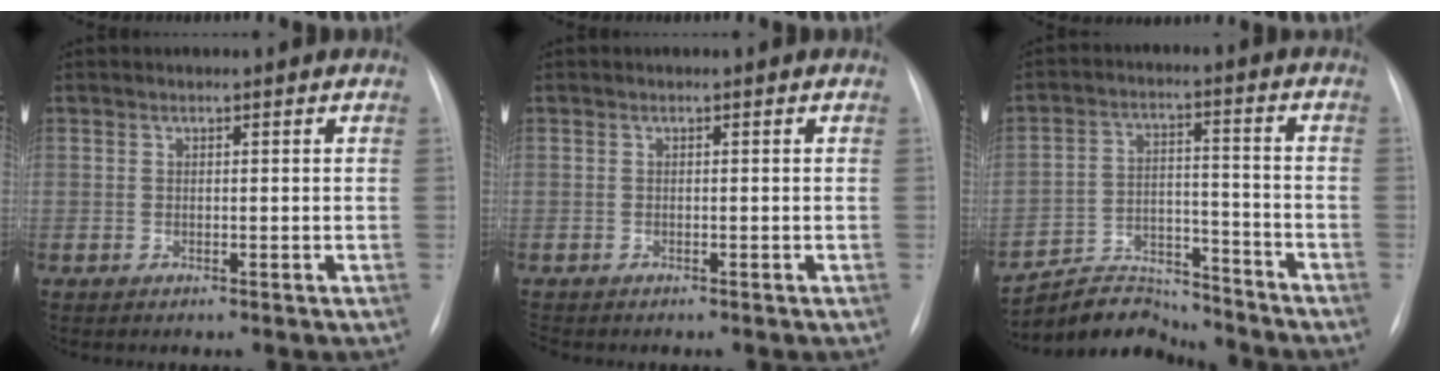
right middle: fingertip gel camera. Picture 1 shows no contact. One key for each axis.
{"total": 0.7, "fx": -0.6, "fy": 0.2, "fz": 0.1, "tx": -0.002, "ty": -0.001, "tz": -0.011}
{"total": 10.0, "fx": -9.8, "fy": 2.0, "fz": 0.0, "tx": -0.003, "ty": 0.027, "tz": -0.170}